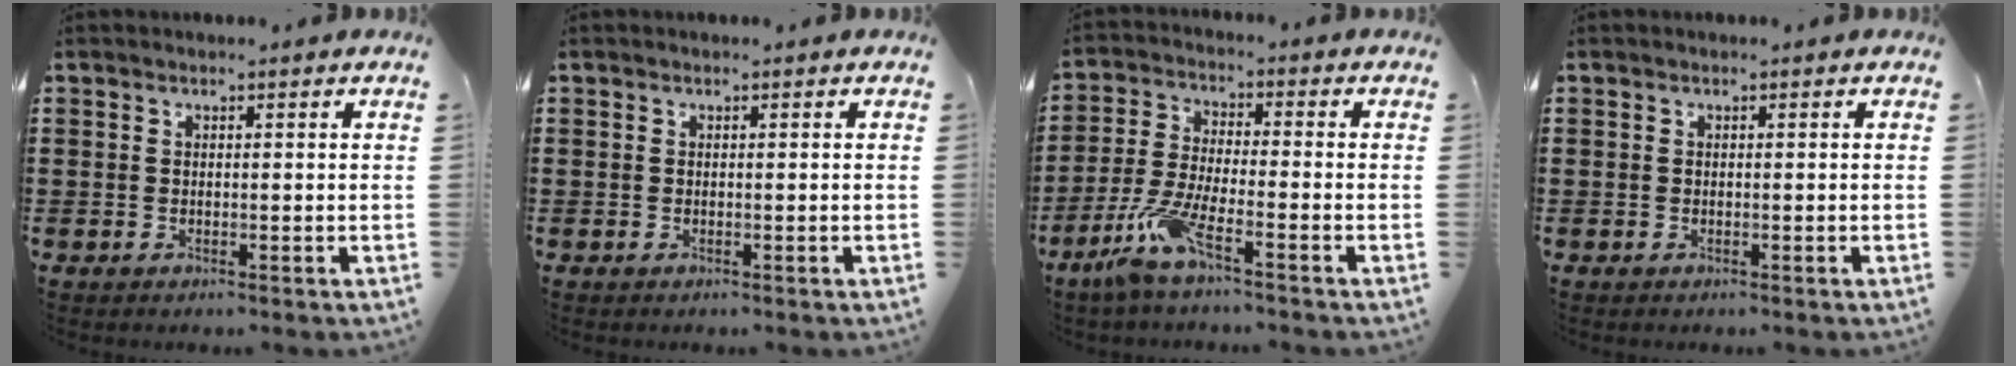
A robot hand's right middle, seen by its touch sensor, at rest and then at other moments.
{"total": 0.0}
{"total": 7.0, "force": [-4.8, 0.6, 5.0], "torque": [-0.122, -0.016, -0.096]}
{"total": 0.0}